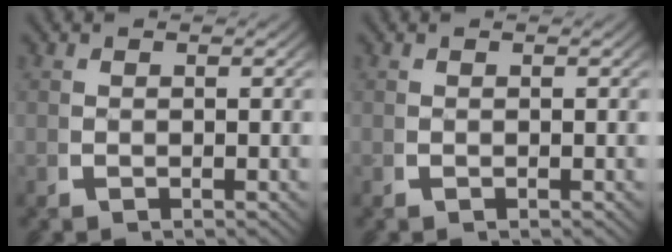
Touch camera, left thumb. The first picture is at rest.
{"total": 0.0}